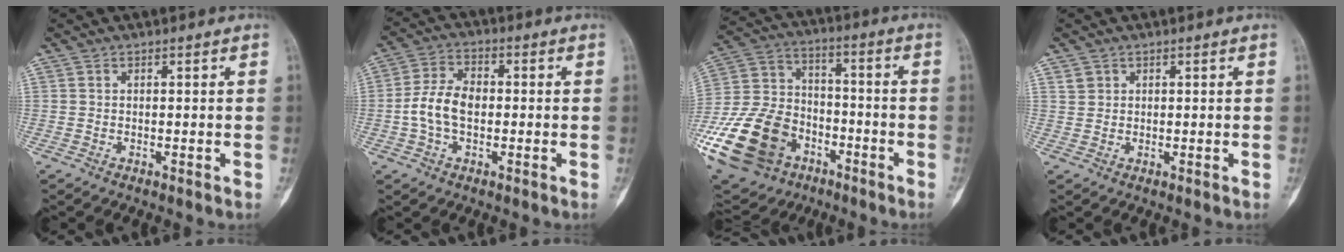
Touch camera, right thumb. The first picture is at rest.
{"total": 7.9, "force": [-0.9, 4.9, 6.1], "torque": [-0.122, 0.022, -0.022]}
{"total": 25.9, "force": [-10.9, 18.8, 14.0], "torque": [-0.320, 0.060, -0.182]}
{"total": 1.7, "force": [1.0, 1.4, 0.3], "torque": [0.010, -0.004, 0.016]}